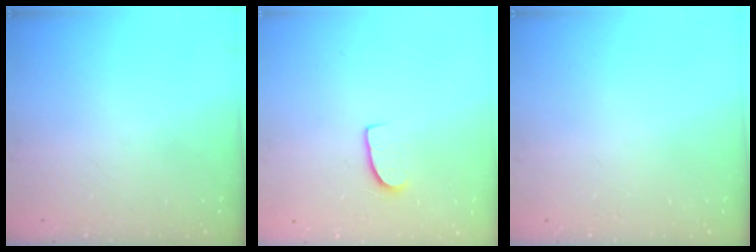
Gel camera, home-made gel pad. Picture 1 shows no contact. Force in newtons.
{"total": 7.7, "press": 7.6, "slide": 0.7}
{"total": 0.0}